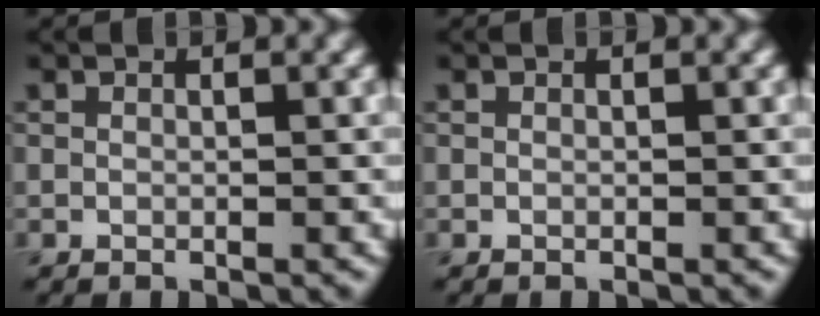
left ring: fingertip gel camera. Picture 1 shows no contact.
{"total": 0.0}